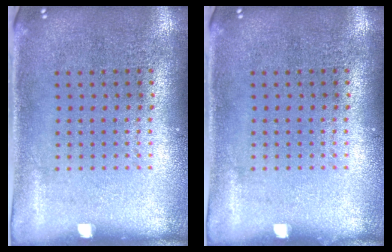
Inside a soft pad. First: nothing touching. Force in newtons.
{"total": 0.0}